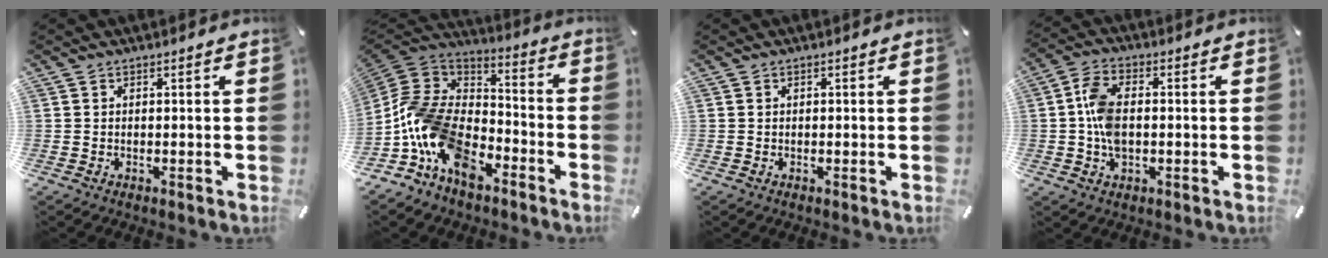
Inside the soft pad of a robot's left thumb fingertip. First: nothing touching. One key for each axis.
{"total": 17.2, "fx": -9.9, "fy": 10.6, "fz": 9.2, "tx": -0.202, "ty": 0.043, "tz": -0.183}
{"total": 0.0}
{"total": 7.5, "fx": -0.3, "fy": 4.5, "fz": 6.0, "tx": -0.135, "ty": 0.003, "tz": -0.008}